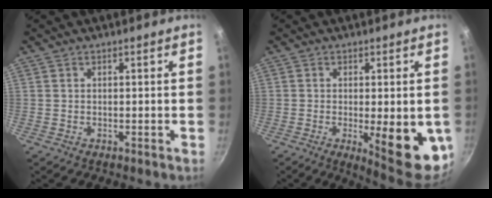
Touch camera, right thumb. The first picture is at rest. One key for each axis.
{"total": 12.0, "fx": -2.3, "fy": 3.7, "fz": 11.2, "tx": -0.120, "ty": -0.011, "tz": -0.021}